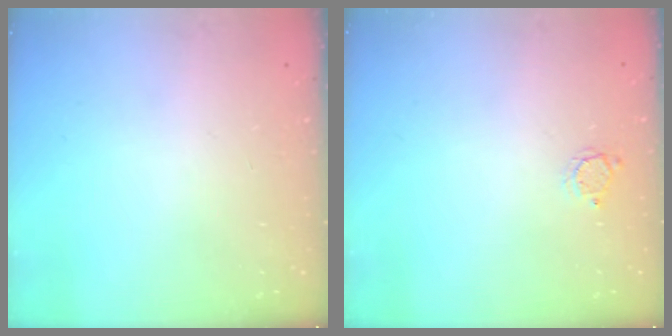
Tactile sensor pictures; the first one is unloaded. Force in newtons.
{"total": 2.7, "press": 2.7, "slide": 0.2}